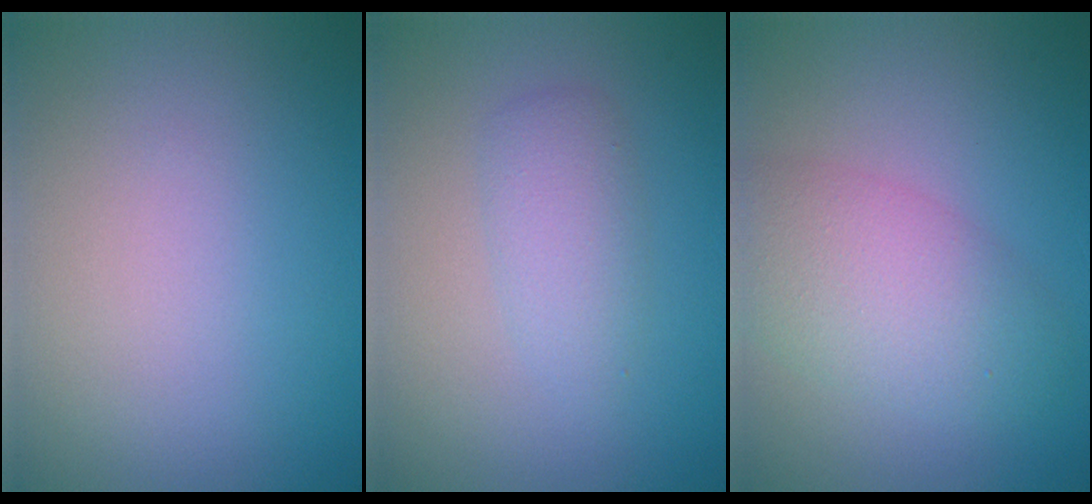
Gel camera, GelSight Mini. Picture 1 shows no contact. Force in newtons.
{"total": 2.3, "press": 2.3, "slide": 0.1}
{"total": 5.1, "press": 5.1, "slide": 0.1}